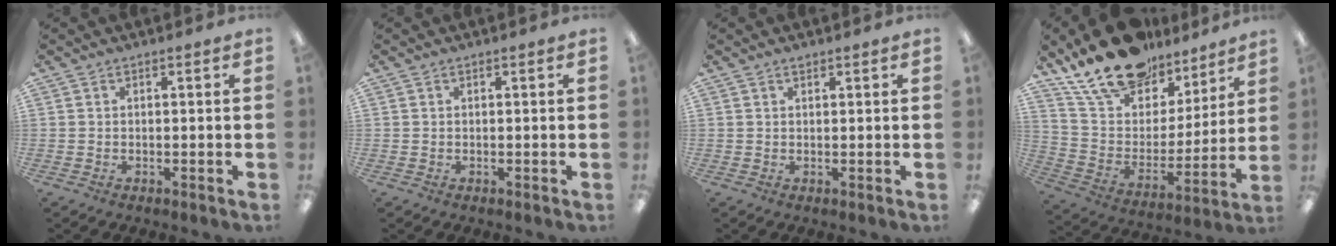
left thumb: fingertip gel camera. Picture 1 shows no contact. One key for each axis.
{"total": 0.0}
{"total": 1.0, "fx": 0.8, "fy": 0.3, "fz": 0.4, "tx": -0.009, "ty": 0.001, "tz": 0.015}
{"total": 19.7, "fx": 15.7, "fy": 9.8, "fz": 6.7, "tx": -0.145, "ty": -0.102, "tz": 0.286}